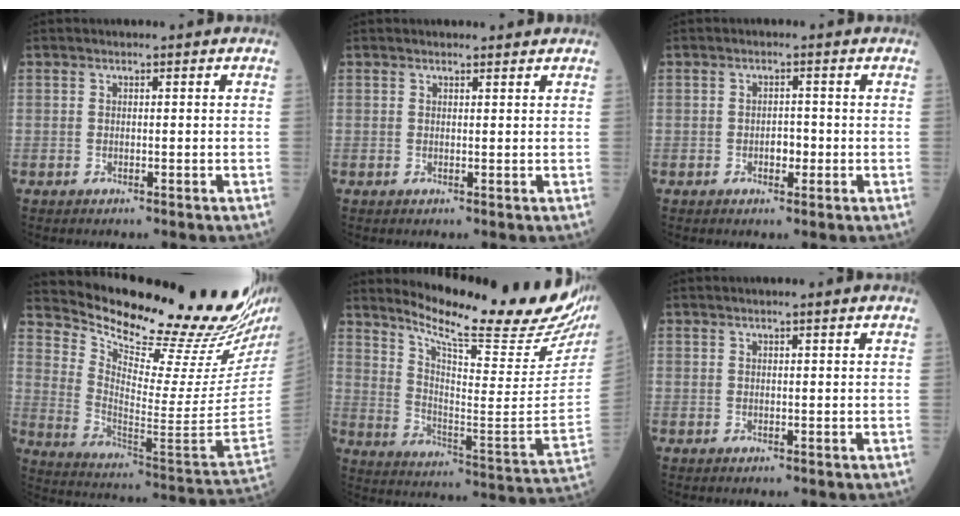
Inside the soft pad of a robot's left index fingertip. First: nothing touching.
{"total": 1.5, "force": [1.4, 0.3, 0.0], "torque": [-0.007, 0.000, 0.017]}
{"total": 2.0, "force": [-0.8, 1.2, 1.3], "torque": [-0.018, 0.001, -0.012]}
{"total": 25.5, "force": [23.4, -0.4, 10.2], "torque": [-0.177, -0.133, 0.329]}
{"total": 25.1, "force": [22.1, 1.2, 11.8], "torque": [-0.195, -0.103, 0.299]}
{"total": 1.2, "force": [0.7, -0.2, 0.9], "torque": [-0.019, 0.003, 0.012]}